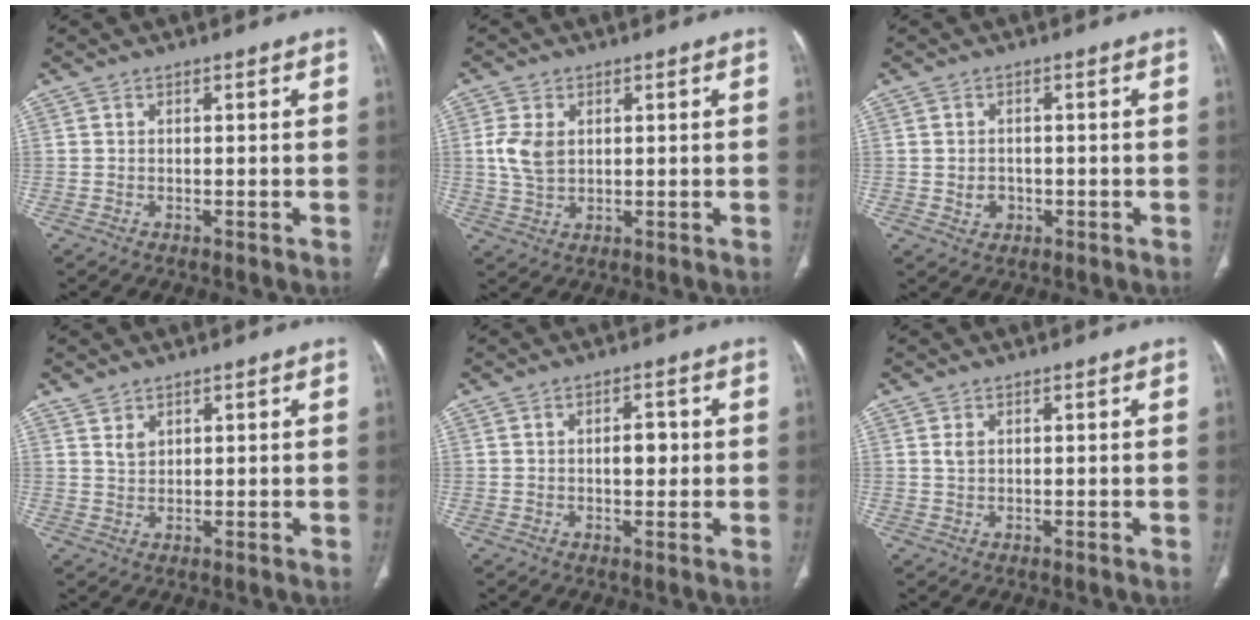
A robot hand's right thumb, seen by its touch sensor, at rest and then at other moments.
{"total": 5.7, "force": [1.1, 3.9, 4.0], "torque": [-0.077, -0.001, 0.028]}
{"total": 2.8, "force": [-0.6, 2.3, 1.3], "torque": [-0.010, 0.004, -0.003]}
{"total": 2.0, "force": [1.4, 1.2, 0.8], "torque": [-0.007, -0.007, 0.029]}
{"total": 3.5, "force": [0.1, 2.0, 2.9], "torque": [-0.030, 0.004, 0.001]}
{"total": 1.2, "force": [0.5, 0.8, 0.8], "torque": [-0.015, 0.002, 0.014]}